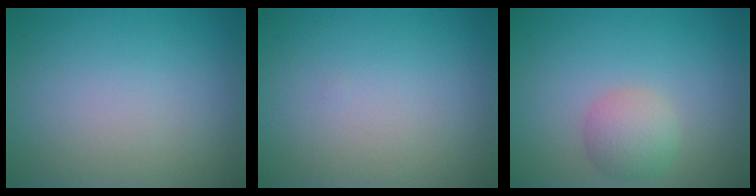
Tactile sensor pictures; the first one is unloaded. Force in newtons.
{"total": 0.0}
{"total": 2.8, "press": 2.8, "slide": 0.2}